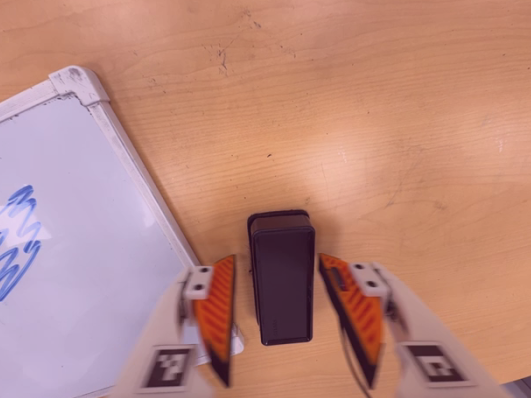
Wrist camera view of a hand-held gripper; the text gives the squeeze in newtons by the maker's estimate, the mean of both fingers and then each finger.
{"total": 0.0}